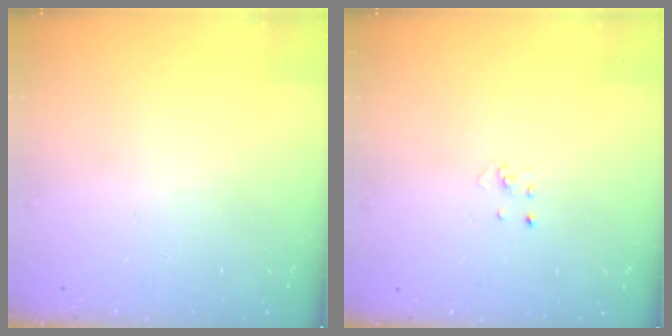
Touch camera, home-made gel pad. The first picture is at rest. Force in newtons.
{"total": 2.1, "press": 2.1, "slide": 0.1}